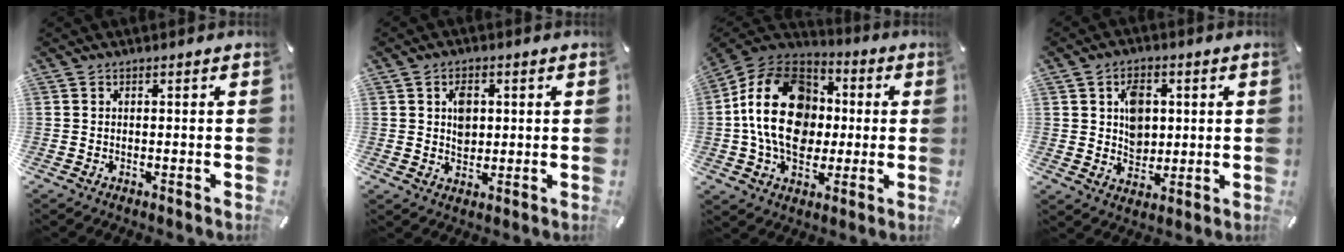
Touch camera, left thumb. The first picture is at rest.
{"total": 5.0, "force": [1.1, 3.9, 2.8], "torque": [-0.029, -0.005, 0.013]}
{"total": 20.4, "force": [0.2, 15.7, 13.0], "torque": [-0.260, 0.014, 0.004]}
{"total": 7.3, "force": [1.7, 6.0, 3.9], "torque": [-0.047, -0.001, 0.026]}